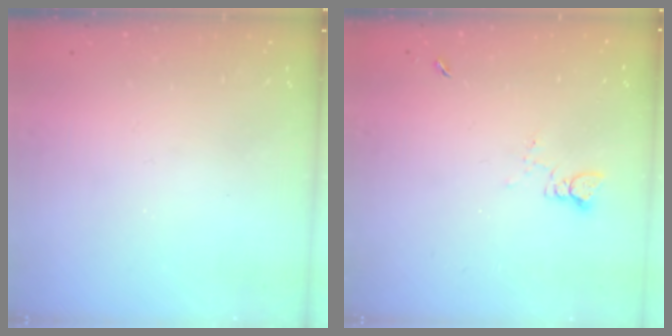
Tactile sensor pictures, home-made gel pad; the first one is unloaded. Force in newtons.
{"total": 1.7, "press": 1.7, "slide": 0.2}